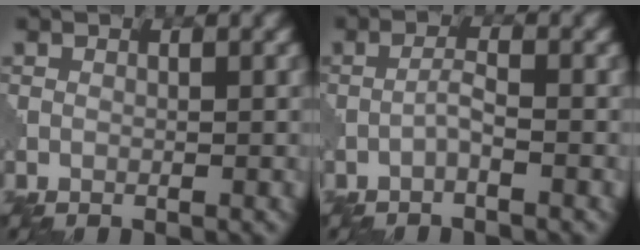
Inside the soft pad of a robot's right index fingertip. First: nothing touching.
{"total": 1.3, "force": [-0.8, 0.1, 1.1], "torque": [-0.021, 0.008, -0.019]}